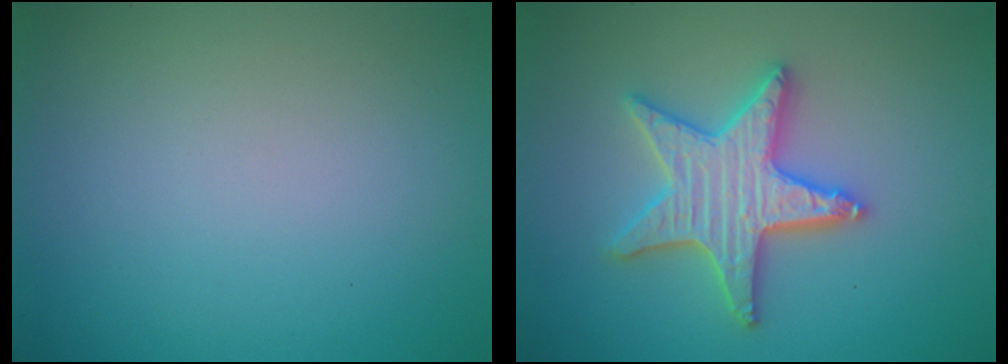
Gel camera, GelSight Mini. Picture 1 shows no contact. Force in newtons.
{"total": 5.2, "press": 5.1, "slide": 0.8}